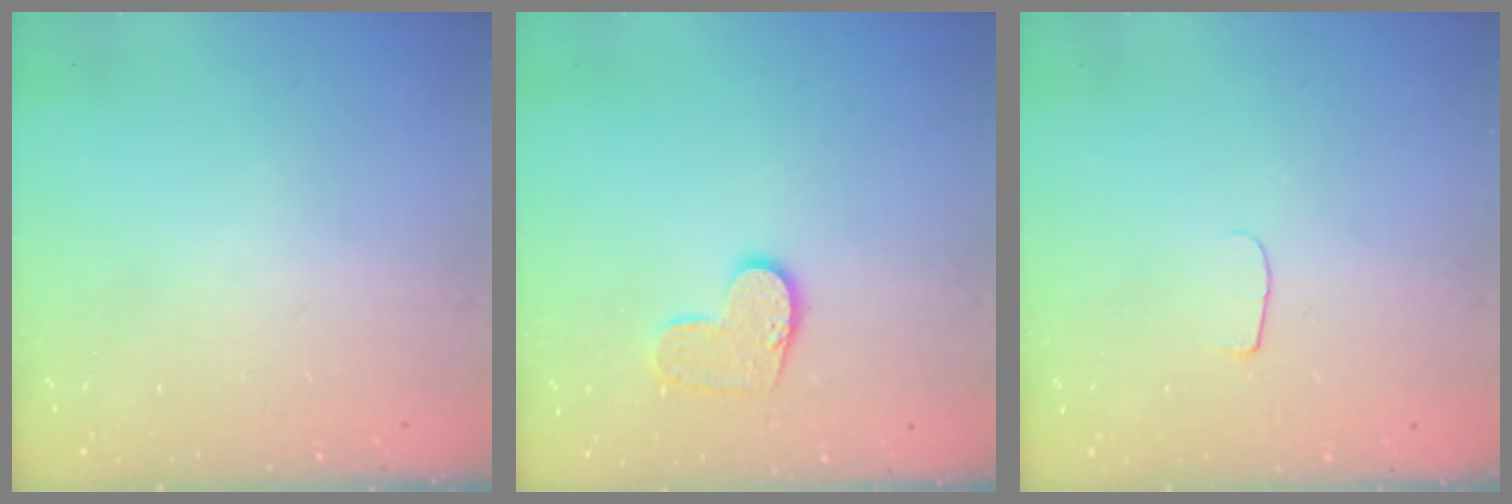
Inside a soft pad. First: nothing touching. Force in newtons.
{"total": 9.0, "press": 9.0, "slide": 0.5}
{"total": 4.5, "press": 4.4, "slide": 0.5}